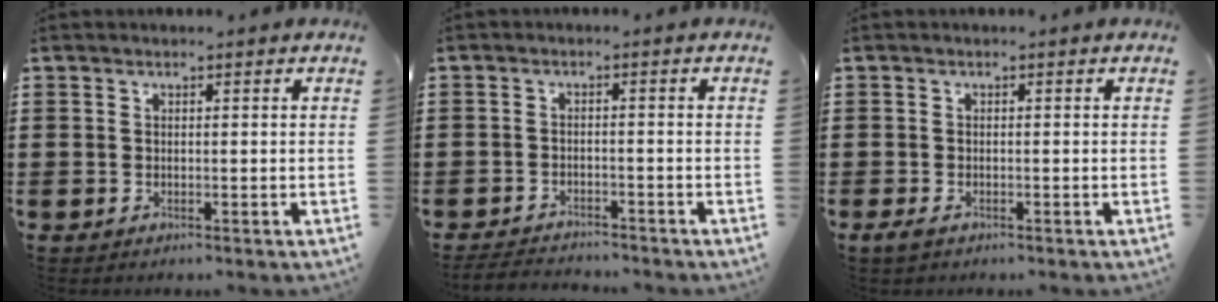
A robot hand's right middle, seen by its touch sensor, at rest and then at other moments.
{"total": 2.8, "force": [-2.8, 0.2, 0.2], "torque": [-0.010, -0.004, -0.059]}
{"total": 1.1, "force": [-0.6, 0.5, 0.8], "torque": [-0.026, -0.008, -0.014]}